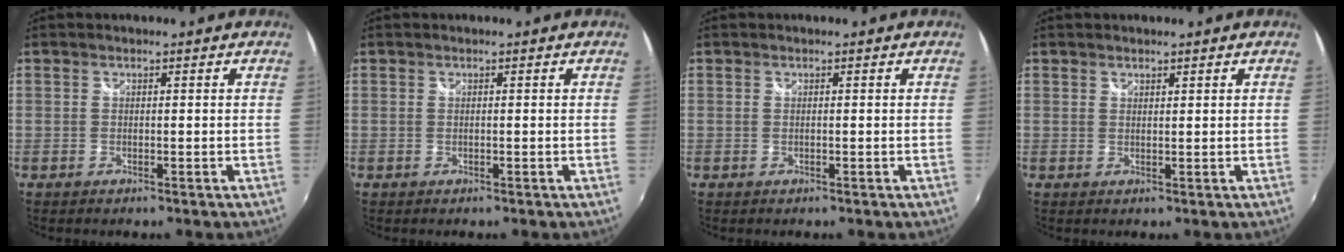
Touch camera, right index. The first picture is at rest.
{"total": 0.0}
{"total": 0.0}
{"total": 0.8, "force": [0.8, 0.3, 0.1], "torque": [-0.001, 0.001, 0.014]}